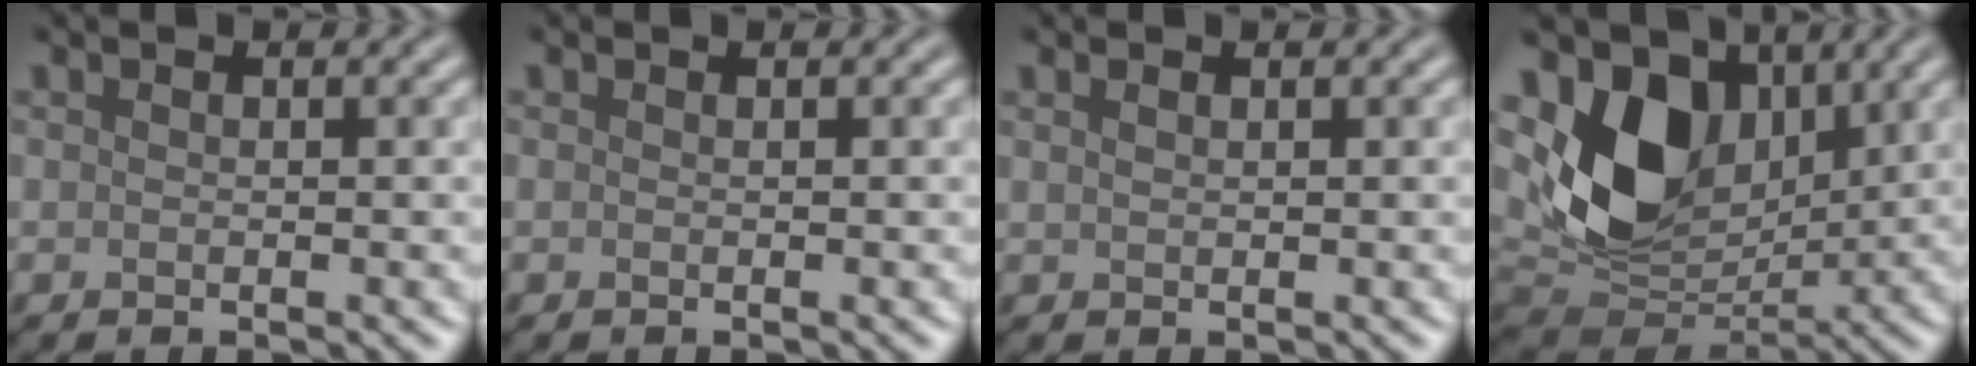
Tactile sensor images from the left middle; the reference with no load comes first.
{"total": 0.0}
{"total": 0.7, "force": [0.4, 0.3, 0.4], "torque": [-0.013, 0.004, 0.010]}
{"total": 10.1, "force": [2.9, 7.0, 6.7], "torque": [-0.141, -0.009, 0.056]}